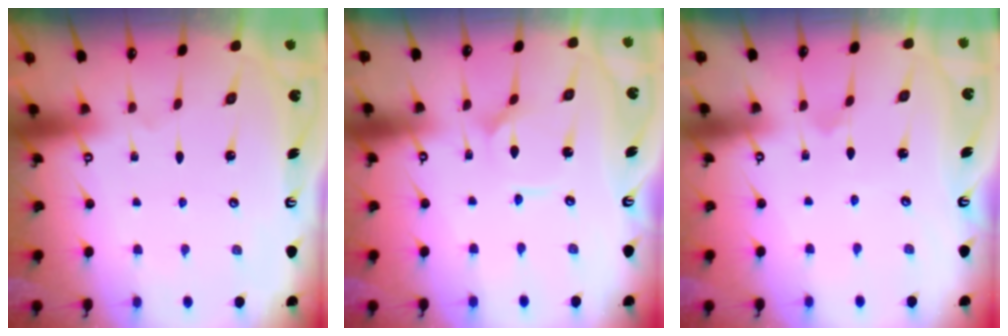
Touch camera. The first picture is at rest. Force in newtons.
{"total": 2.4, "press": 2.4, "slide": 0.2}
{"total": 0.6, "press": 0.6, "slide": 0.0}